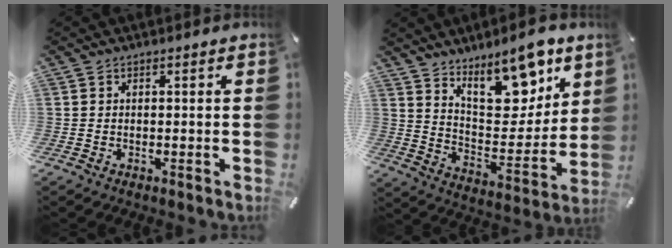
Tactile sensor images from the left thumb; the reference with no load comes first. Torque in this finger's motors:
{"motor_torque": [3.14, 1.87, 1.36, -1.41, 0.47]}